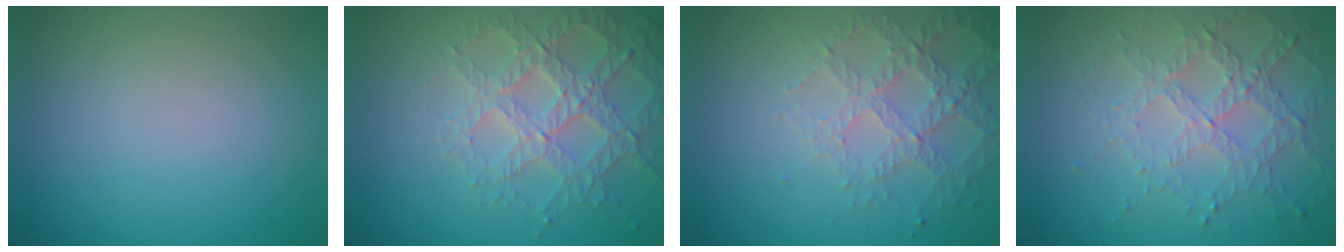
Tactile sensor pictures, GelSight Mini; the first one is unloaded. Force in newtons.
{"total": 4.0, "press": 3.8, "slide": 1.0}
{"total": 4.1, "press": 3.1, "slide": 2.8}
{"total": 4.6, "press": 3.3, "slide": 3.2}